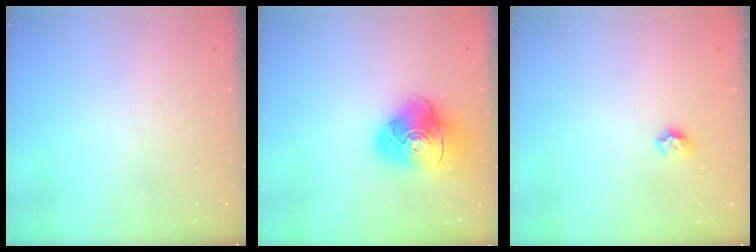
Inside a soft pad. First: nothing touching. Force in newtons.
{"total": 15.7, "press": 15.5, "slide": 2.0}
{"total": 5.7, "press": 5.6, "slide": 0.8}